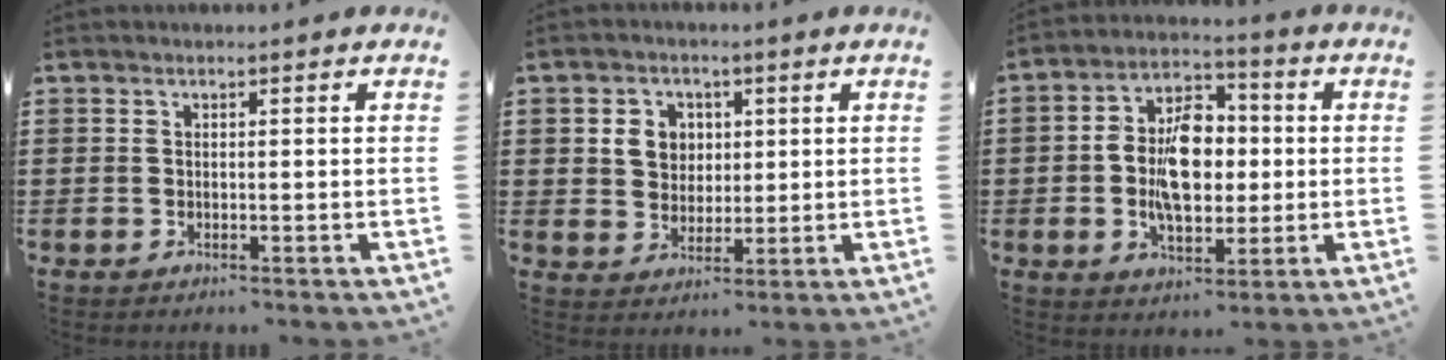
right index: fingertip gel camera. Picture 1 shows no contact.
{"total": 4.8, "force": [1.3, 4.2, 1.9], "torque": [-0.047, 0.012, 0.019]}
{"total": 9.8, "force": [-0.4, 6.2, 7.7], "torque": [-0.165, 0.009, -0.012]}